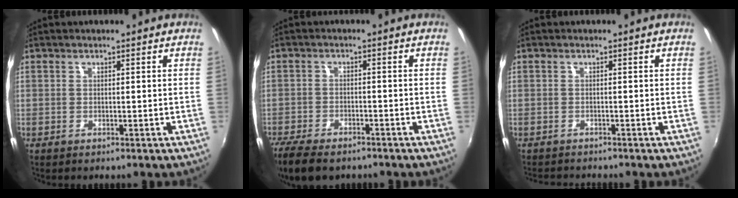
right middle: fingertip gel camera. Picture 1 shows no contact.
{"total": 10.2, "force": [-8.1, 3.5, 5.2], "torque": [-0.129, -0.035, -0.144]}
{"total": 2.7, "force": [-2.6, 0.3, 0.6], "torque": [-0.020, -0.019, -0.044]}